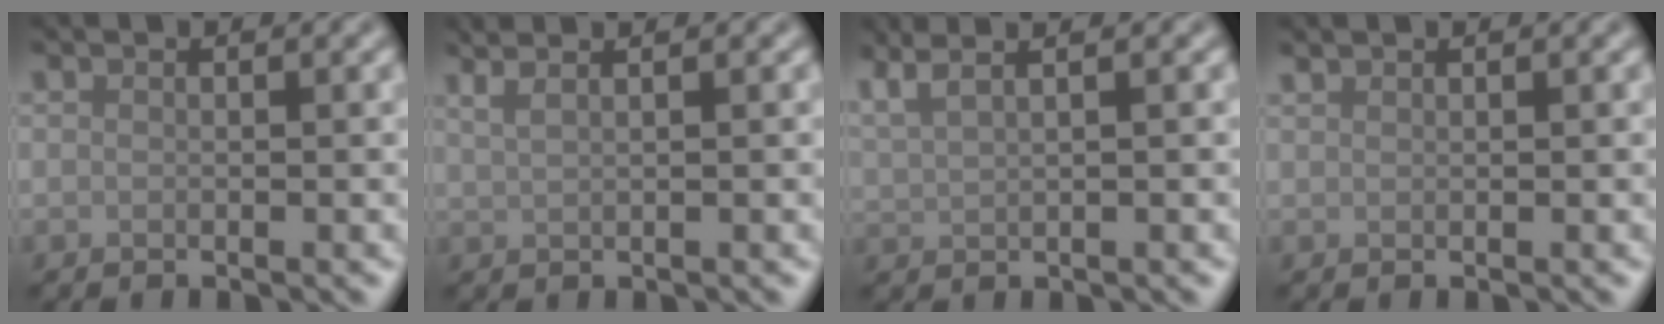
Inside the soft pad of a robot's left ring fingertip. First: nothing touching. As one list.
[{"total": 4.0, "force": [2.7, 1.8, 2.4], "torque": [-0.022, 0.025, 0.015]}, {"total": 4.7, "force": [3.3, 1.7, 2.8], "torque": [-0.048, 0.034, 0.037]}, {"total": 0.6, "force": [0.6, 0.1, 0.1], "torque": [0.002, 0.002, 0.013]}]